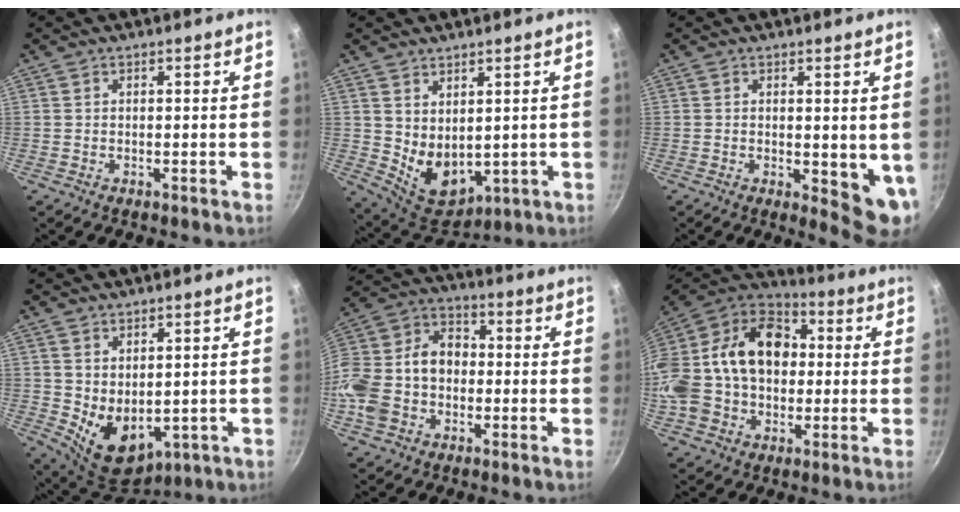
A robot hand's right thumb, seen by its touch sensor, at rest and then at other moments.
{"total": 9.1, "force": [2.2, 6.1, 6.5], "torque": [-0.083, -0.035, 0.065]}
{"total": 6.8, "force": [0.2, 2.8, 6.2], "torque": [-0.075, -0.021, 0.006]}
{"total": 9.4, "force": [0.7, 6.4, 6.9], "torque": [-0.088, -0.026, 0.039]}
{"total": 17.2, "force": [-2.7, 13.0, 11.0], "torque": [-0.203, 0.054, -0.055]}
{"total": 27.0, "force": [0.8, 20.0, 18.1], "torque": [-0.338, 0.062, 0.006]}